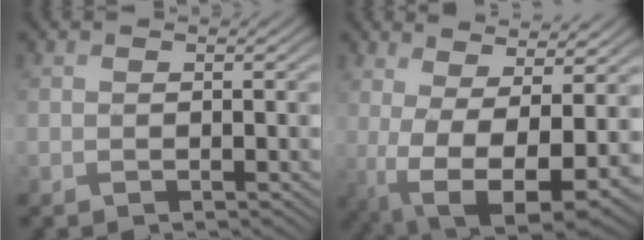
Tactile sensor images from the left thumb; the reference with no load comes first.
{"total": 11.9, "force": [0.5, 5.7, 10.4], "torque": [-0.201, -0.022, 0.037]}